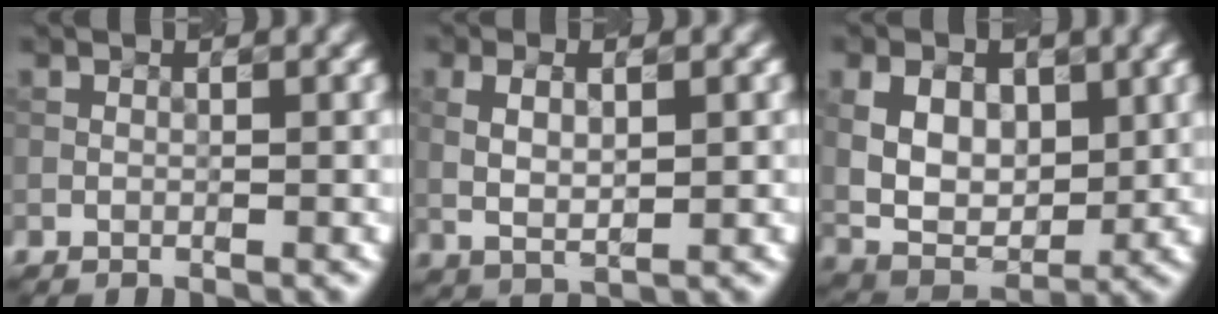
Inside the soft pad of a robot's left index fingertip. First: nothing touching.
{"total": 3.1, "force": [0.5, 1.3, 2.7], "torque": [-0.058, -0.002, 0.015]}
{"total": 6.7, "force": [1.4, 4.6, 4.7], "torque": [-0.090, -0.005, 0.028]}